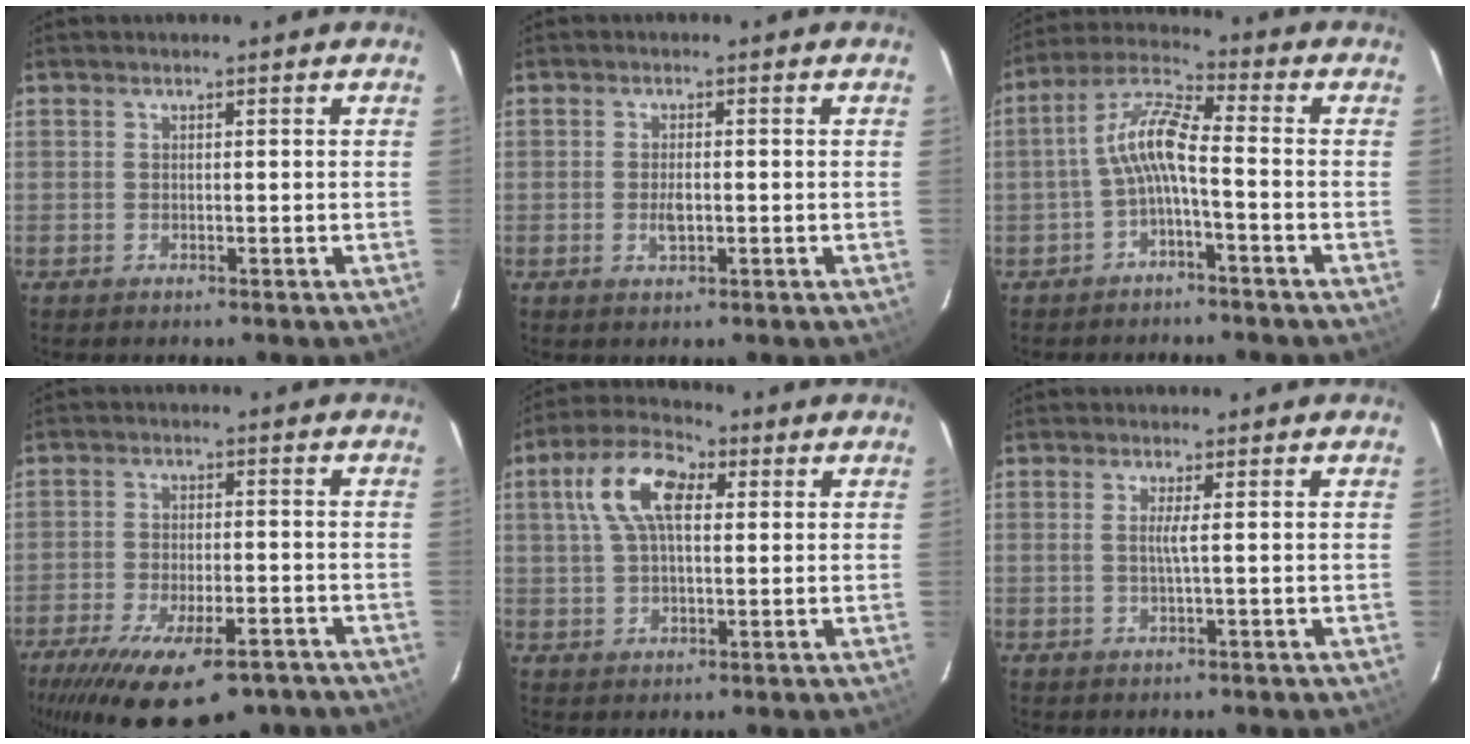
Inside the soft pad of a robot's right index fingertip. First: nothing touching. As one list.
[{"total": 2.7, "force": [-0.6, 1.1, 2.3], "torque": [-0.043, -0.002, -0.008]}, {"total": 7.4, "force": [-2.2, 1.3, 6.9], "torque": [-0.163, 0.021, -0.043]}, {"total": 19.6, "force": [-13.5, 7.3, 12.1], "torque": [-0.235, -0.046, -0.196]}, {"total": 10.6, "force": [3.0, 5.4, 8.6], "torque": [-0.171, 0.030, 0.050]}, {"total": 1.7, "force": [0.2, -0.5, 1.6], "torque": [-0.031, -0.002, 0.003]}]